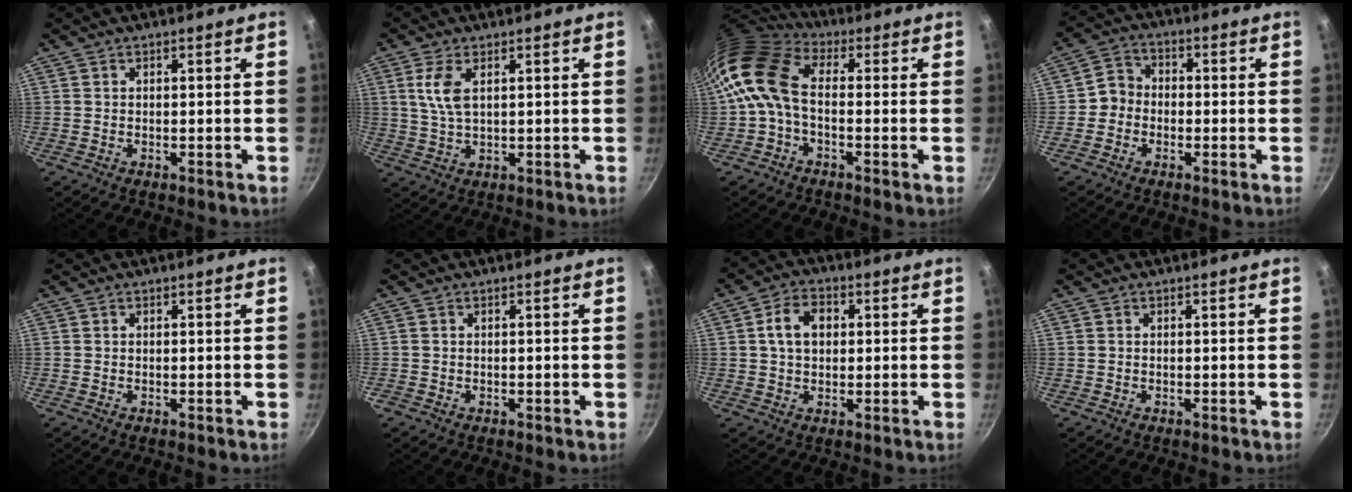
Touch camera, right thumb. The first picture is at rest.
{"total": 5.7, "force": [1.8, 2.6, 4.7], "torque": [-0.097, -0.005, 0.038]}
{"total": 11.2, "force": [-1.1, 7.1, 8.6], "torque": [-0.160, 0.032, -0.040]}
{"total": 5.0, "force": [-1.2, 4.5, 1.9], "torque": [-0.006, 0.018, -0.037]}
{"total": 0.0}
{"total": 0.6, "force": [-0.3, 0.5, 0.2], "torque": [-0.002, 0.002, -0.006]}
{"total": 7.4, "force": [1.2, 5.4, 4.9], "torque": [-0.065, 0.012, 0.014]}
{"total": 0.0}